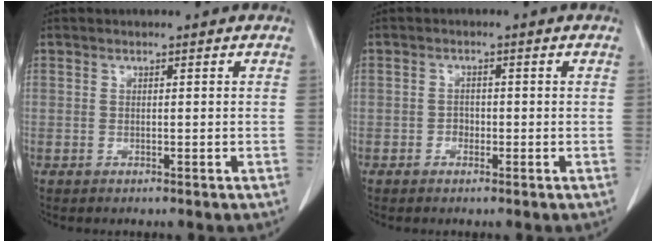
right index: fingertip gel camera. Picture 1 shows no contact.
{"total": 1.3, "force": [-0.6, 1.0, 0.6], "torque": [-0.005, 0.007, -0.010]}